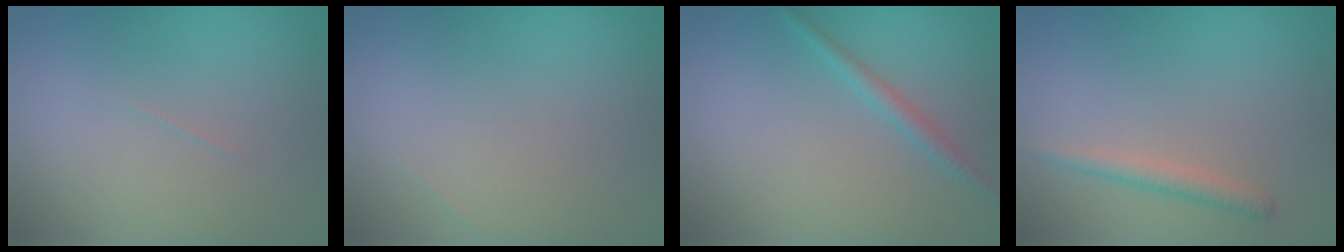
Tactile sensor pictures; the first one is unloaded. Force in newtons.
{"total": 0.0}
{"total": 1.3, "press": 1.3, "slide": 0.1}
{"total": 1.5, "press": 1.5, "slide": 0.1}